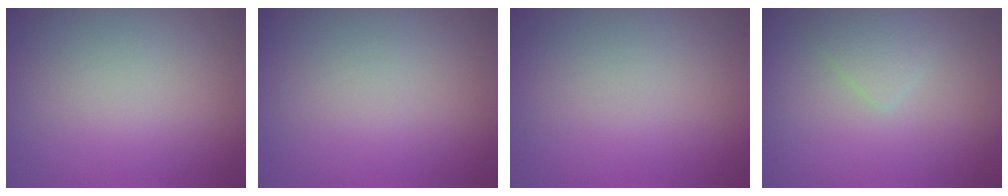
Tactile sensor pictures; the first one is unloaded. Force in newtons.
{"total": 0.0}
{"total": 0.0}
{"total": 1.7, "press": 1.7, "slide": 0.0}